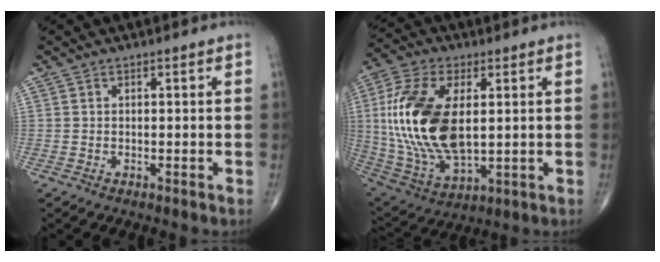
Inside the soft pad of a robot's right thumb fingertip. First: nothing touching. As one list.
[{"total": 21.7, "force": [2.4, 11.5, 18.3], "torque": [-0.380, -0.016, 0.049]}]